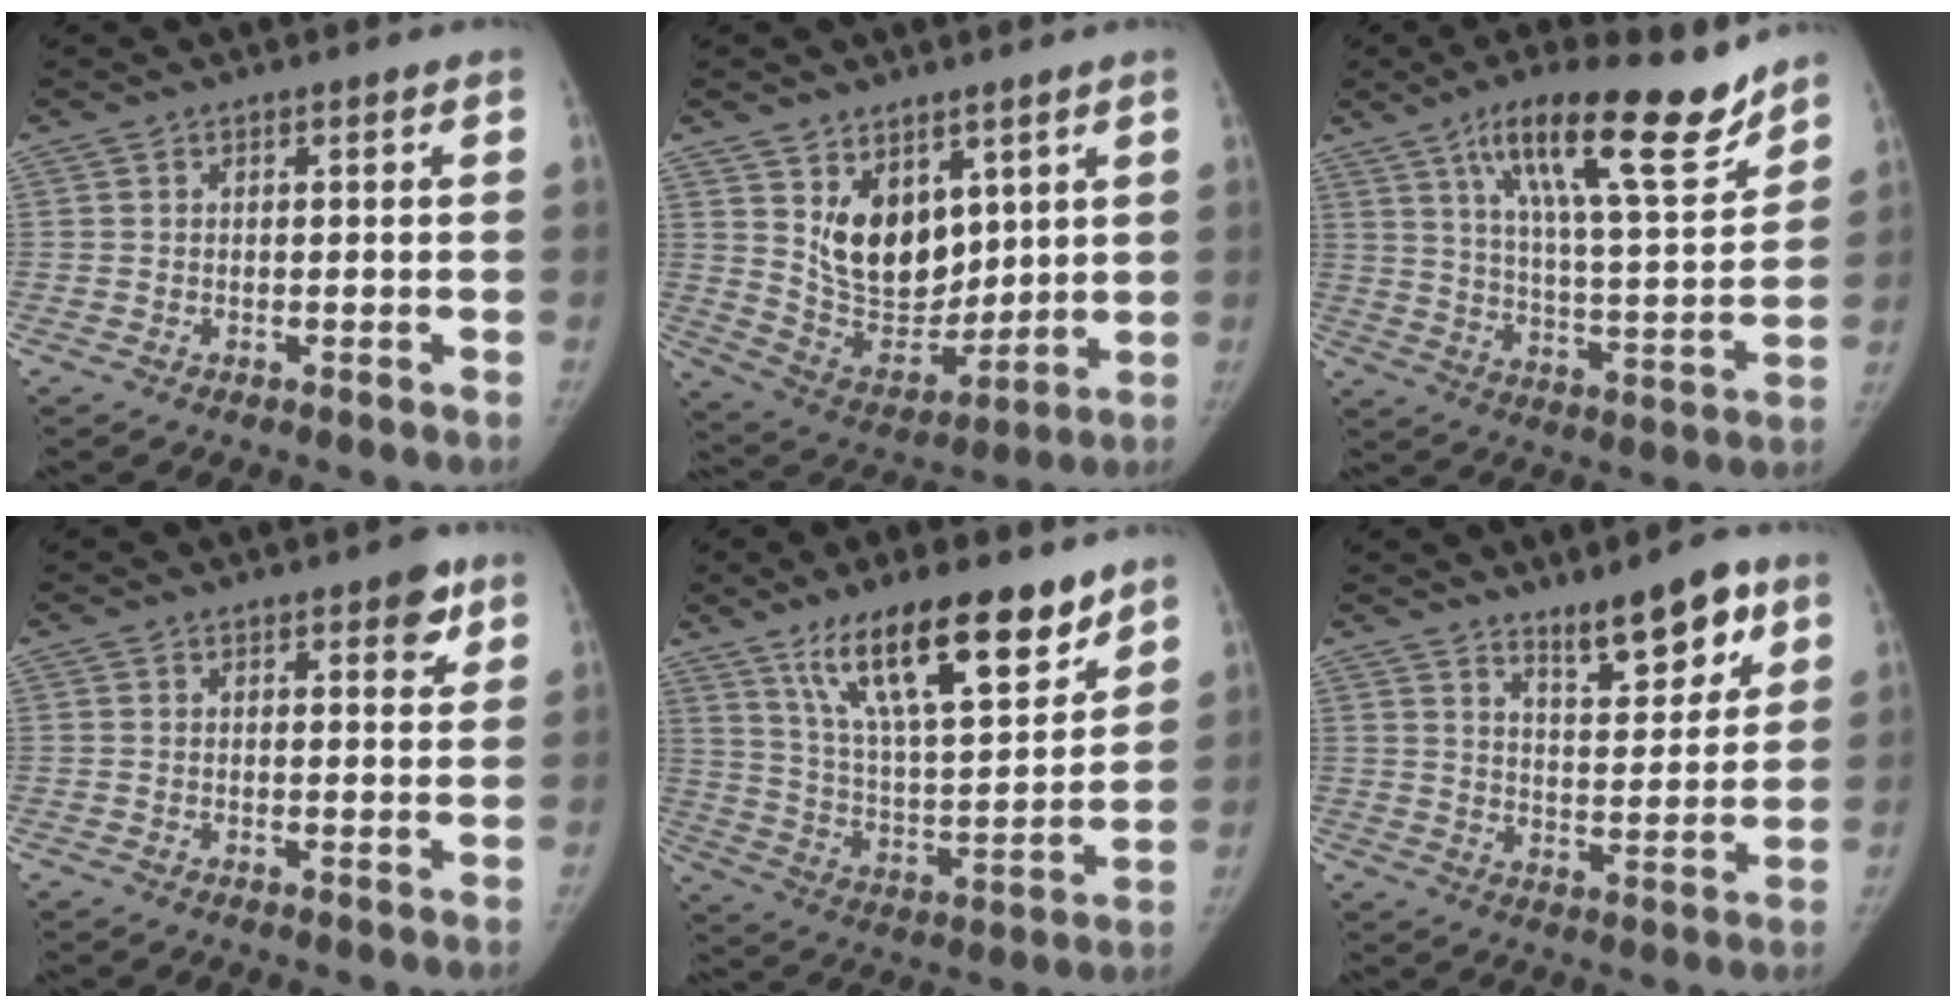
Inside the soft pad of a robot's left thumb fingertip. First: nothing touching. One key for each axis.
{"total": 13.6, "fx": 5.5, "fy": 9.1, "fz": 8.5, "tx": -0.094, "ty": -0.050, "tz": 0.123}
{"total": 20.7, "fx": 13.9, "fy": 4.5, "fz": 14.7, "tx": -0.207, "ty": -0.063, "tz": 0.225}
{"total": 4.3, "fx": 2.5, "fy": 1.8, "fz": 3.0, "tx": -0.020, "ty": -0.011, "tz": 0.027}
{"total": 21.0, "fx": 13.9, "fy": 6.3, "fz": 14.4, "tx": -0.209, "ty": -0.065, "tz": 0.245}
{"total": 11.0, "fx": 7.5, "fy": 3.5, "fz": 7.3, "tx": -0.082, "ty": -0.048, "tz": 0.121}